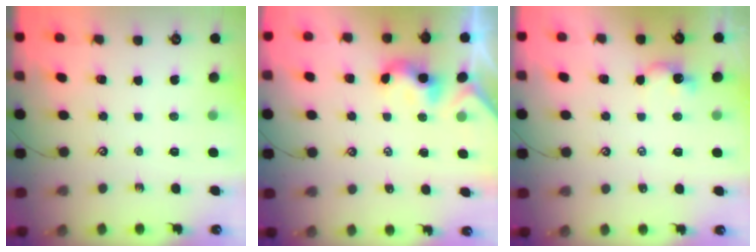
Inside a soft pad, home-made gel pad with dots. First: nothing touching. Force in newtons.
{"total": 2.3, "press": 2.3, "slide": 0.2}
{"total": 0.5, "press": 0.5, "slide": 0.2}